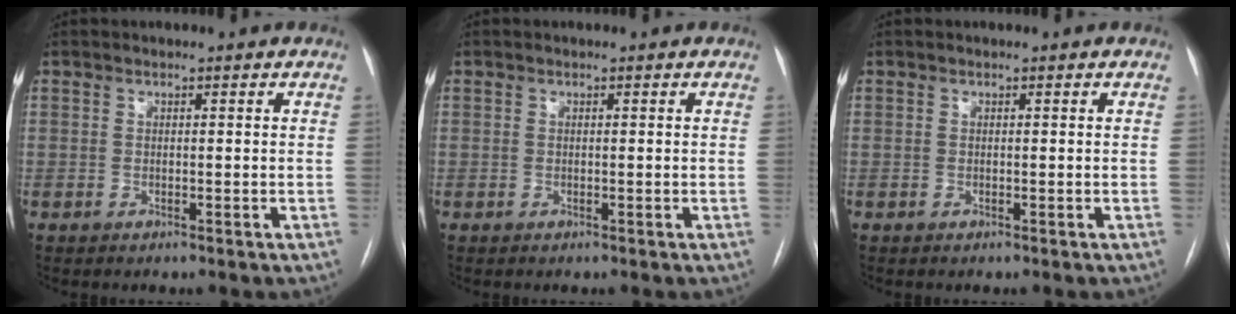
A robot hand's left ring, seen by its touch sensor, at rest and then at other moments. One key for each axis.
{"total": 0.0}
{"total": 0.0}